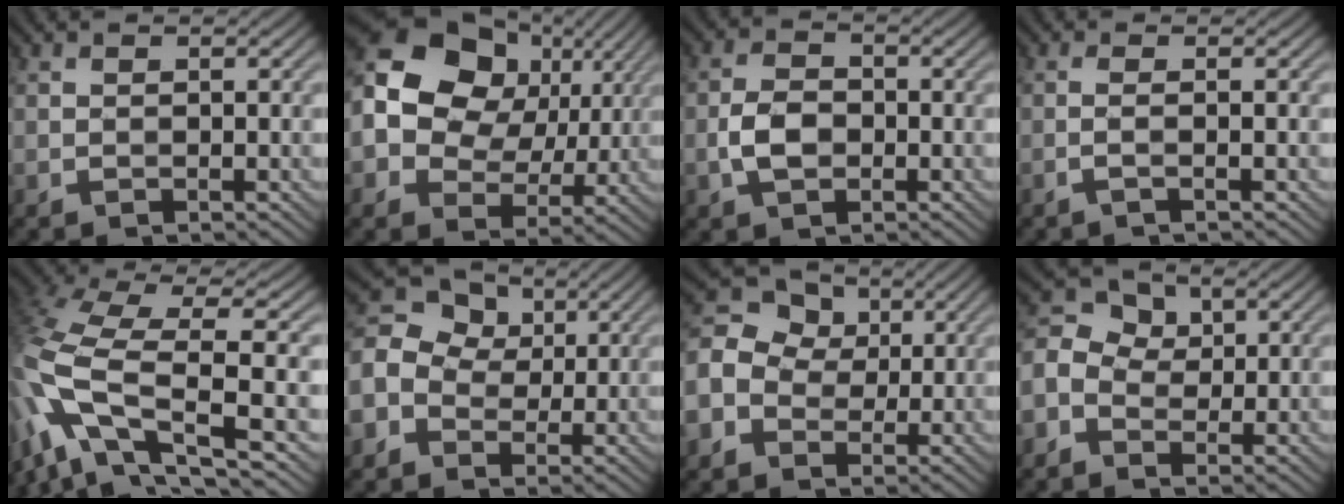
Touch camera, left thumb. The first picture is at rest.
{"total": 14.2, "force": [2.8, 11.3, 8.2], "torque": [-0.194, 0.029, 0.043]}
{"total": 4.2, "force": [-1.3, 2.8, 2.9], "torque": [-0.062, 0.001, -0.031]}
{"total": 1.3, "force": [-0.7, -0.3, 1.0], "torque": [-0.026, 0.006, -0.017]}
{"total": 11.6, "force": [-3.9, 4.2, 10.2], "torque": [-0.242, -0.007, -0.078]}
{"total": 14.1, "force": [0.4, 12.4, 6.7], "torque": [-0.202, 0.033, -0.024]}
{"total": 14.0, "force": [0.1, 12.3, 6.6], "torque": [-0.205, 0.032, -0.025]}
{"total": 5.8, "force": [-0.8, 4.7, 3.4], "torque": [-0.090, 0.011, -0.023]}